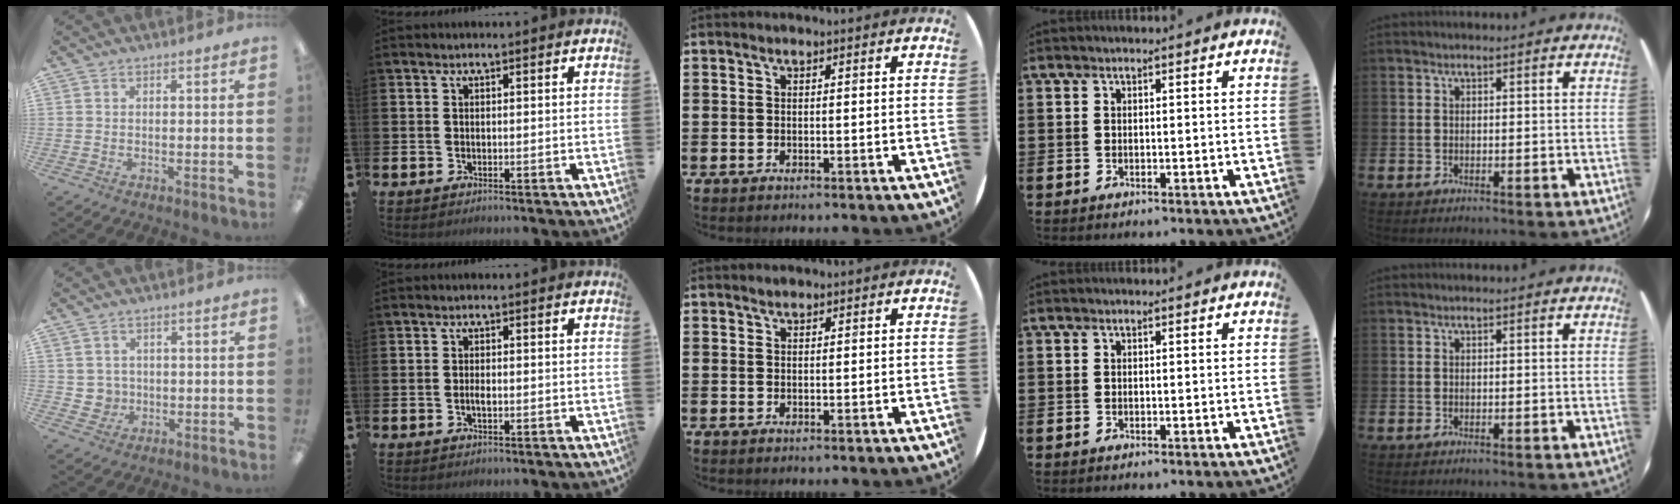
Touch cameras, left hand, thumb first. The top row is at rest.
{"thumb": {"total": 3.3, "force": [0.5, 3.3, 0.2], "torque": [-0.005, 0.002, 0.009]}, "index": {"total": 1.1, "force": [-0.2, 0.4, 1.0], "torque": [-0.013, -0.003, -0.005]}, "middle": {"total": 0.6, "force": [0.6, 0.1, 0.0], "torque": [-0.001, 0.001, 0.012]}}